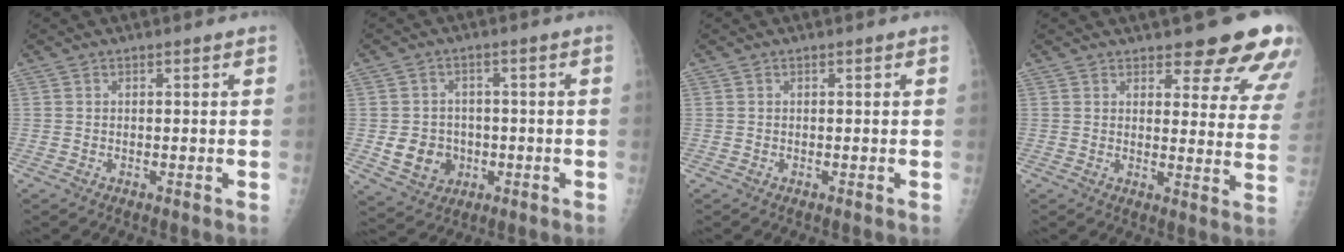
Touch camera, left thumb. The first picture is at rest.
{"total": 7.3, "force": [-1.3, 6.5, 3.0], "torque": [-0.022, 0.009, -0.012]}
{"total": 0.0}
{"total": 14.9, "force": [11.6, 4.5, 8.2], "torque": [-0.057, -0.066, 0.125]}